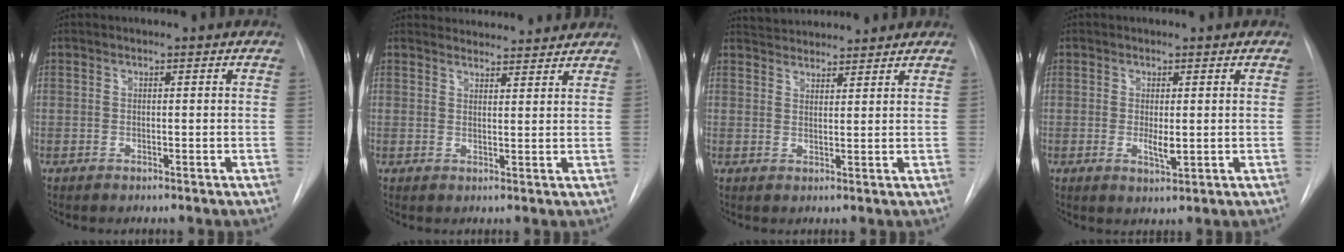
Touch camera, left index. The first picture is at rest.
{"total": 9.1, "force": [8.9, 1.8, 1.1], "torque": [-0.004, 0.020, 0.106]}
{"total": 7.4, "force": [7.1, 1.3, 1.4], "torque": [-0.024, 0.029, 0.106]}
{"total": 2.3, "force": [0.0, 0.7, 2.2], "torque": [-0.041, -0.007, 0.004]}